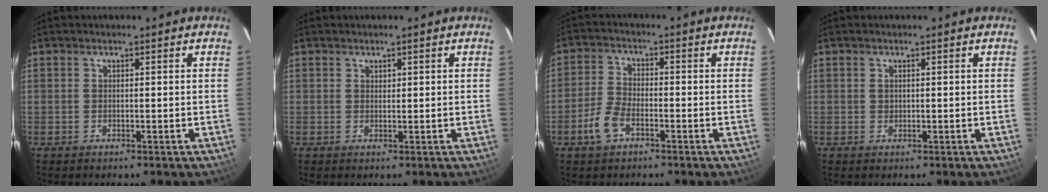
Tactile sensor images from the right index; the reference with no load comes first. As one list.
[{"total": 0.6, "force": [0.5, 0.4, 0.1], "torque": [-0.002, 0.002, 0.009]}, {"total": 5.6, "force": [-3.1, 2.8, 3.7], "torque": [-0.088, 0.004, -0.059]}, {"total": 0.5, "force": [0.2, 0.4, 0.1], "torque": [-0.001, 0.003, 0.005]}]